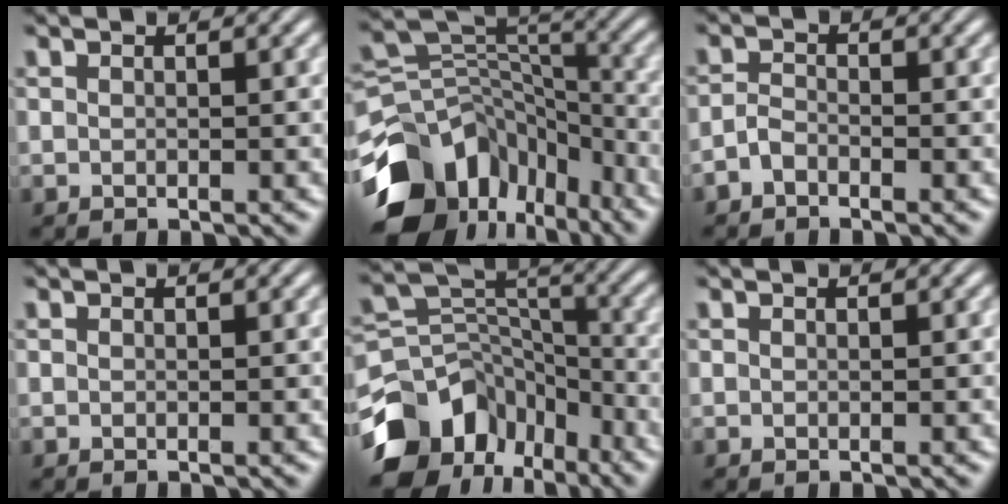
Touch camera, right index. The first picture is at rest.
{"total": 12.2, "force": [-4.7, 8.5, 7.3], "torque": [-0.124, -0.027, -0.073]}
{"total": 1.9, "force": [-1.6, 0.9, 0.5], "torque": [-0.013, -0.008, -0.029]}
{"total": 0.0}
{"total": 11.6, "force": [-5.0, 8.6, 6.1], "torque": [-0.096, -0.038, -0.073]}
{"total": 0.0}